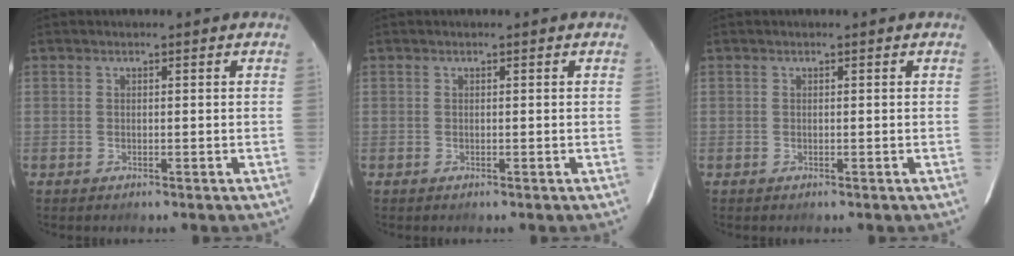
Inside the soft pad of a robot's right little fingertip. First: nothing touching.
{"total": 0.0}
{"total": 0.0}